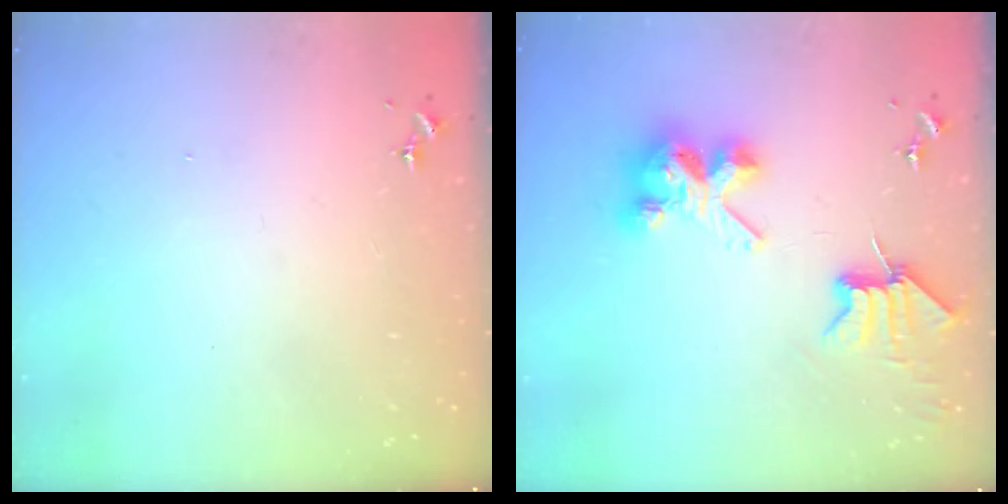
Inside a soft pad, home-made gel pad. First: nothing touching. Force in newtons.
{"total": 8.6, "press": 8.5, "slide": 0.6}